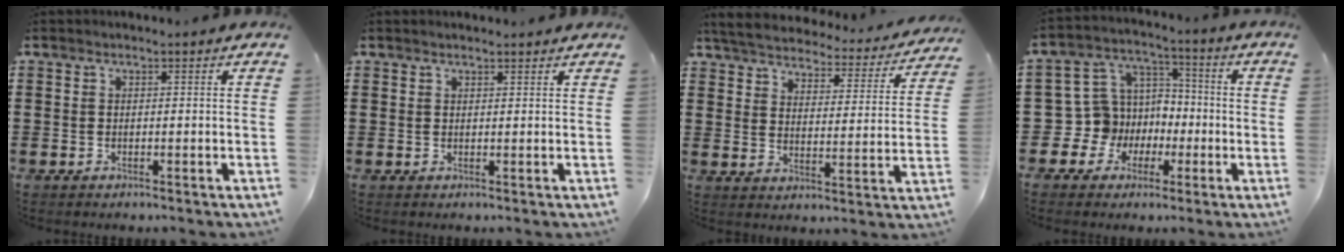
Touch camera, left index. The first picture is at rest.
{"total": 0.9, "force": [0.8, 0.1, 0.2], "torque": [-0.005, 0.000, 0.016]}
{"total": 4.2, "force": [4.0, 0.2, 1.0], "torque": [-0.043, -0.028, 0.062]}
{"total": 8.6, "force": [-2.4, 8.2, 0.9], "torque": [-0.064, 0.008, -0.043]}